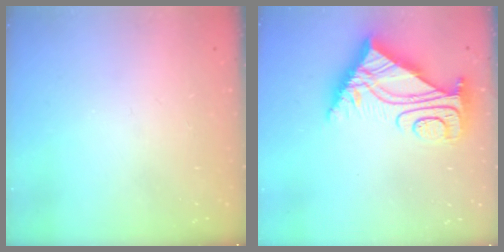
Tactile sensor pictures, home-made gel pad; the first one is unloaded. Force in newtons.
{"total": 8.9, "press": 8.8, "slide": 0.9}